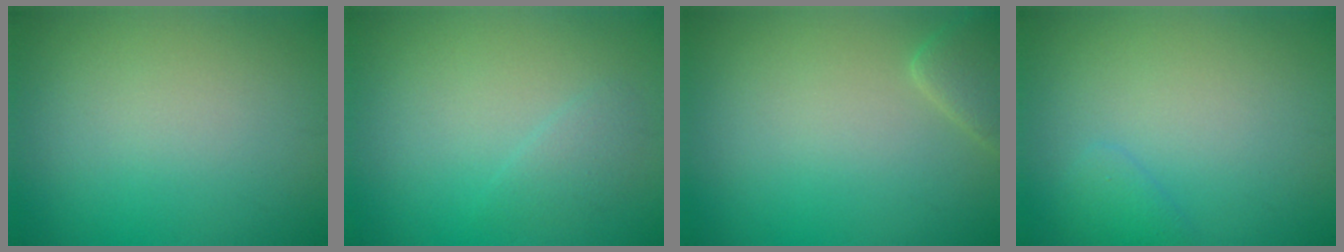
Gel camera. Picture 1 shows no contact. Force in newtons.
{"total": 1.3, "press": 1.3, "slide": 0.1}
{"total": 2.2, "press": 2.2, "slide": 0.1}
{"total": 1.2, "press": 1.2, "slide": 0.1}